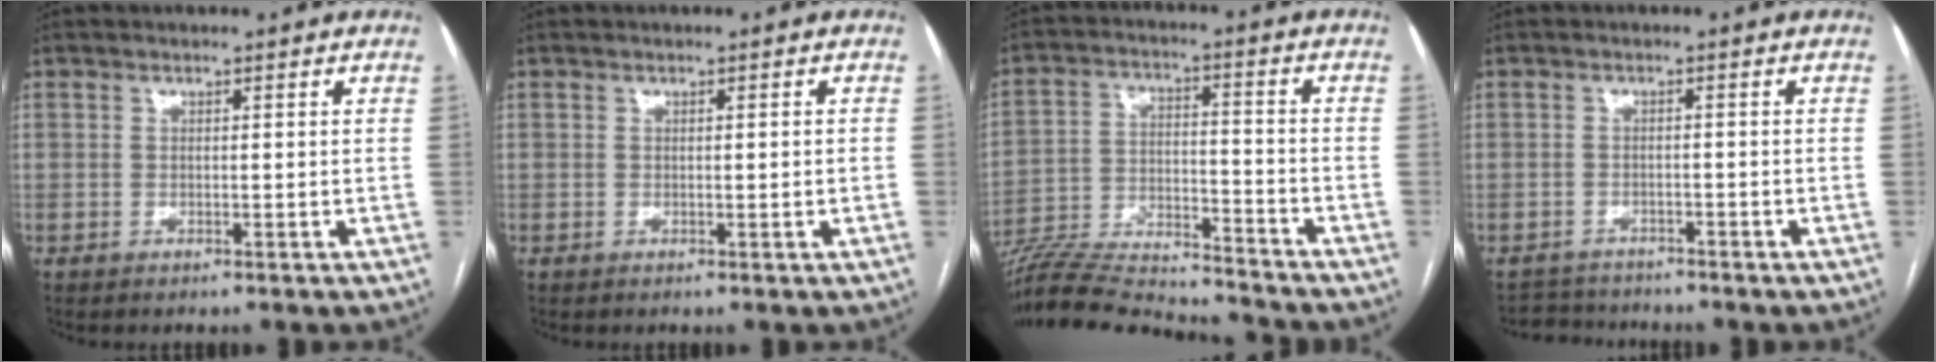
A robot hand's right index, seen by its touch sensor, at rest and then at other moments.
{"total": 0.9, "force": [-0.1, -0.1, 0.9], "torque": [-0.016, 0.000, 0.002]}
{"total": 18.9, "force": [-17.9, 1.8, 5.7], "torque": [-0.126, -0.006, -0.288]}
{"total": 3.2, "force": [-2.9, 0.8, -1.0], "torque": [0.018, -0.008, -0.049]}